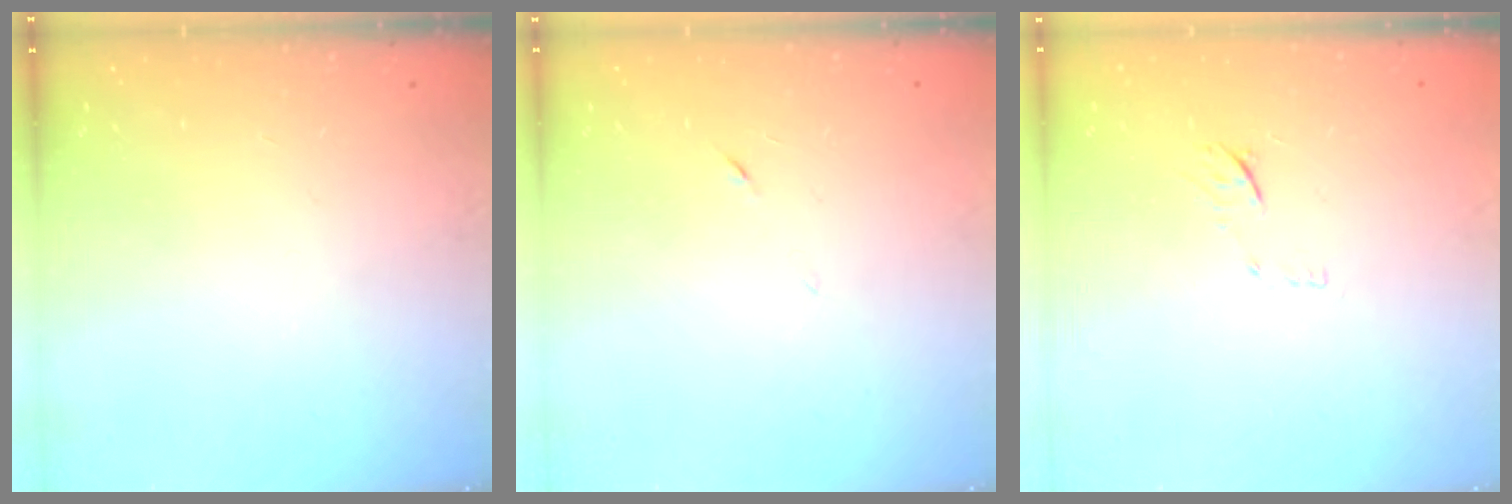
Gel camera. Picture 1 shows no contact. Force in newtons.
{"total": 4.5, "press": 4.5, "slide": 0.6}
{"total": 6.2, "press": 6.1, "slide": 0.7}